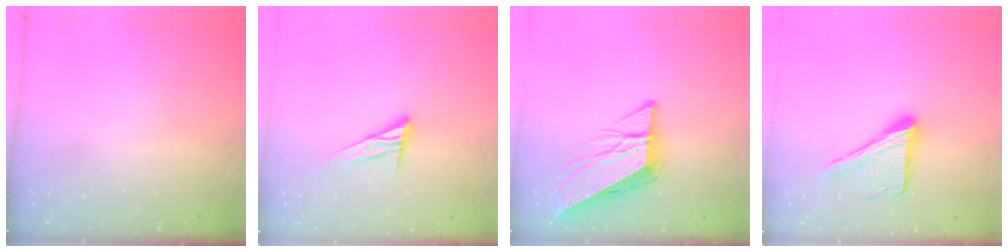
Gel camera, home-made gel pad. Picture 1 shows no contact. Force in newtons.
{"total": 12.0, "press": 12.0, "slide": 1.0}
{"total": 10.6, "press": 10.5, "slide": 1.3}
{"total": 14.7, "press": 14.7, "slide": 1.1}